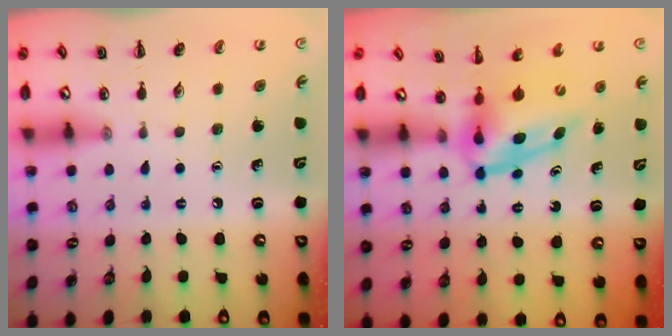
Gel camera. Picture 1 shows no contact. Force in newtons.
{"total": 5.7, "press": 5.7, "slide": 0.9}